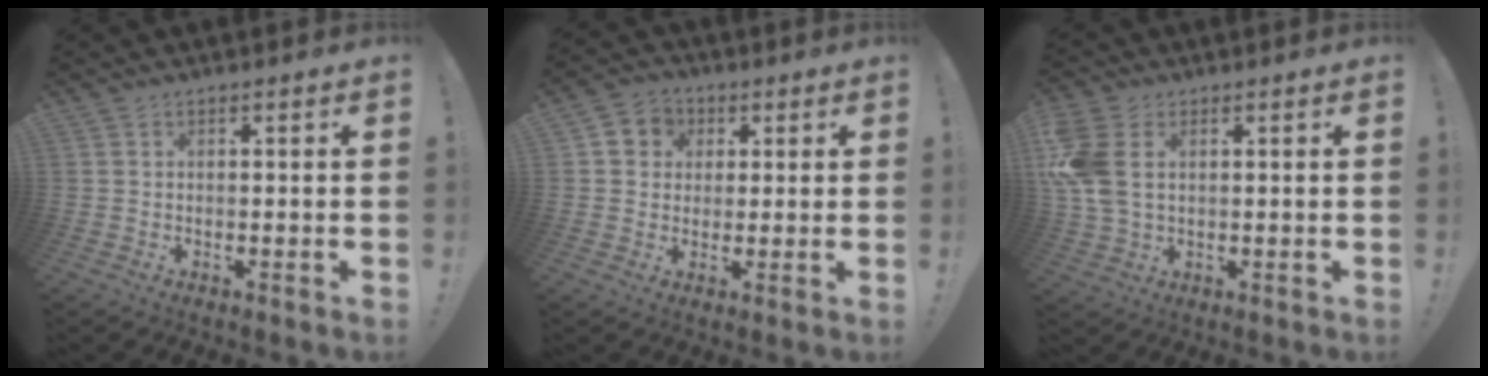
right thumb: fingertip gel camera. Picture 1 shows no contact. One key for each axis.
{"total": 6.3, "fx": 0.8, "fy": 6.0, "fz": 1.8, "tx": -0.025, "ty": 0.007, "tz": 0.017}
{"total": 10.6, "fx": 2.4, "fy": 7.2, "fz": 7.4, "tx": -0.163, "ty": 0.000, "tz": 0.050}